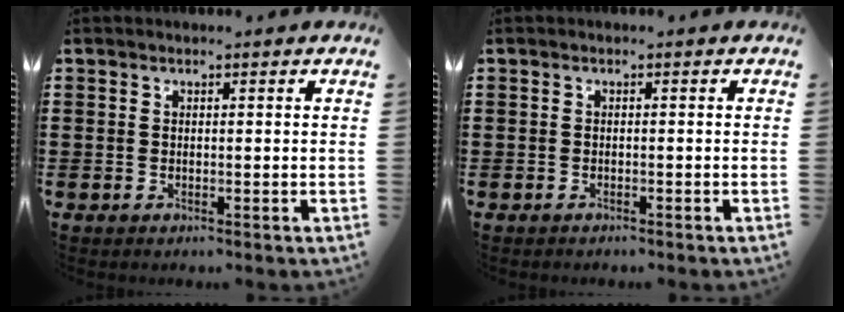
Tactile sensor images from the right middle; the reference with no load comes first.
{"total": 0.5, "force": [-0.5, 0.1, 0.1], "torque": [-0.003, -0.001, -0.010]}